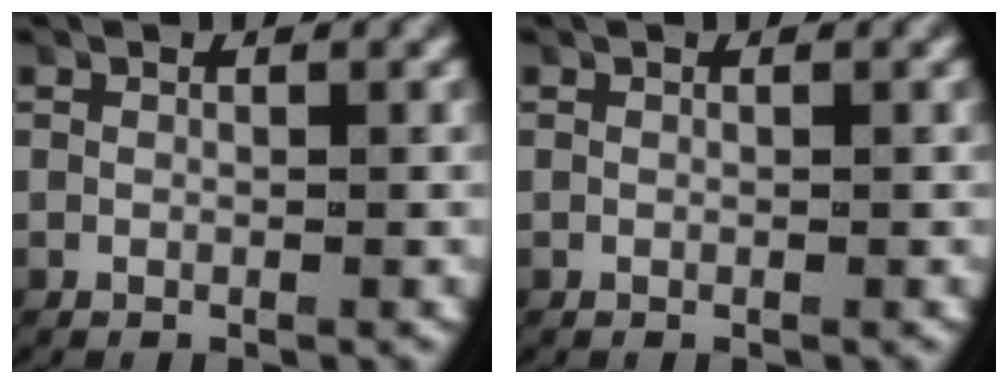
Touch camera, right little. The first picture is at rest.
{"total": 0.0}